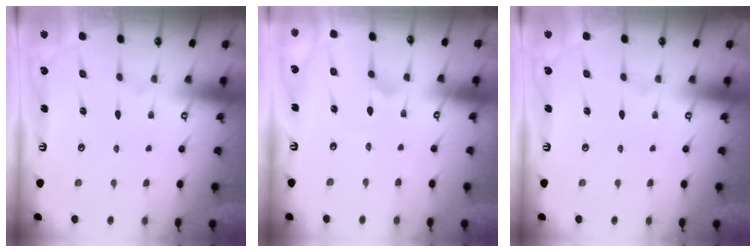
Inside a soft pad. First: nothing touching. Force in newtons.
{"total": 2.1, "press": 2.1, "slide": 0.1}
{"total": 0.0}